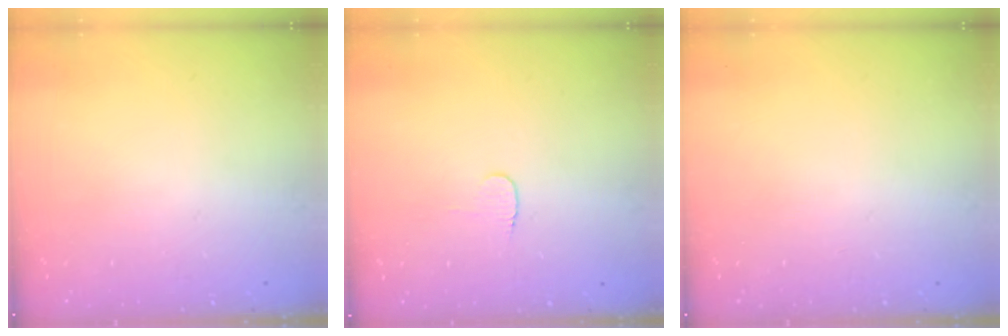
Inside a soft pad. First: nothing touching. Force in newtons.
{"total": 3.3, "press": 3.3, "slide": 0.3}
{"total": 0.0}